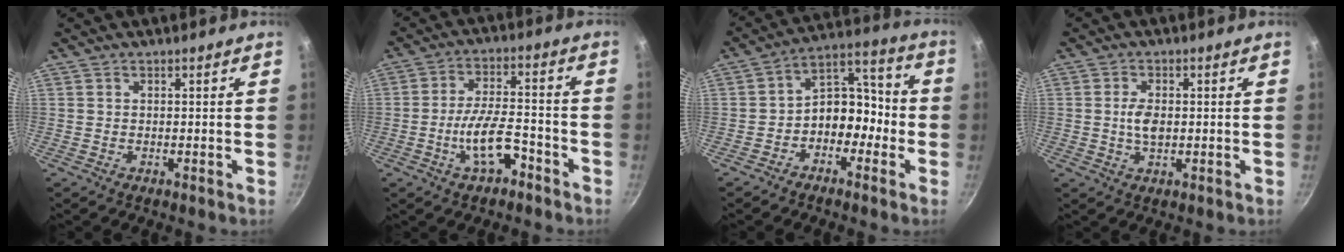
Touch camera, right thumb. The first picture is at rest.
{"total": 9.0, "force": [-4.1, 3.9, 7.0], "torque": [-0.125, 0.036, -0.071]}
{"total": 10.9, "force": [-2.7, 7.5, 7.4], "torque": [-0.075, 0.050, -0.059]}
{"total": 4.0, "force": [0.0, 2.2, 3.3], "torque": [-0.063, 0.001, 0.000]}